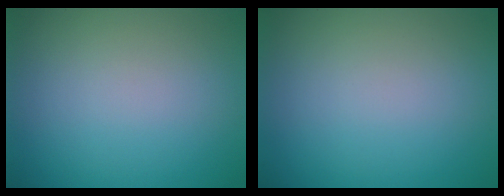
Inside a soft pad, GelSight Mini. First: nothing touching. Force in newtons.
{"total": 0.0}